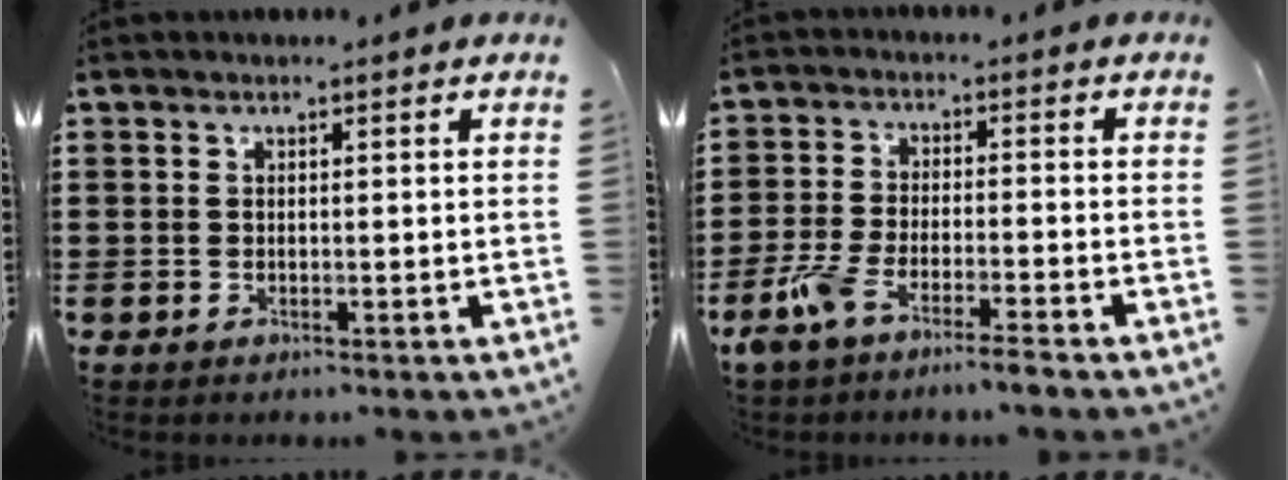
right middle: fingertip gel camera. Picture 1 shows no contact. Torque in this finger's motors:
{"motor_torque": [0.30, -0.28, 0.20, 0.11]}